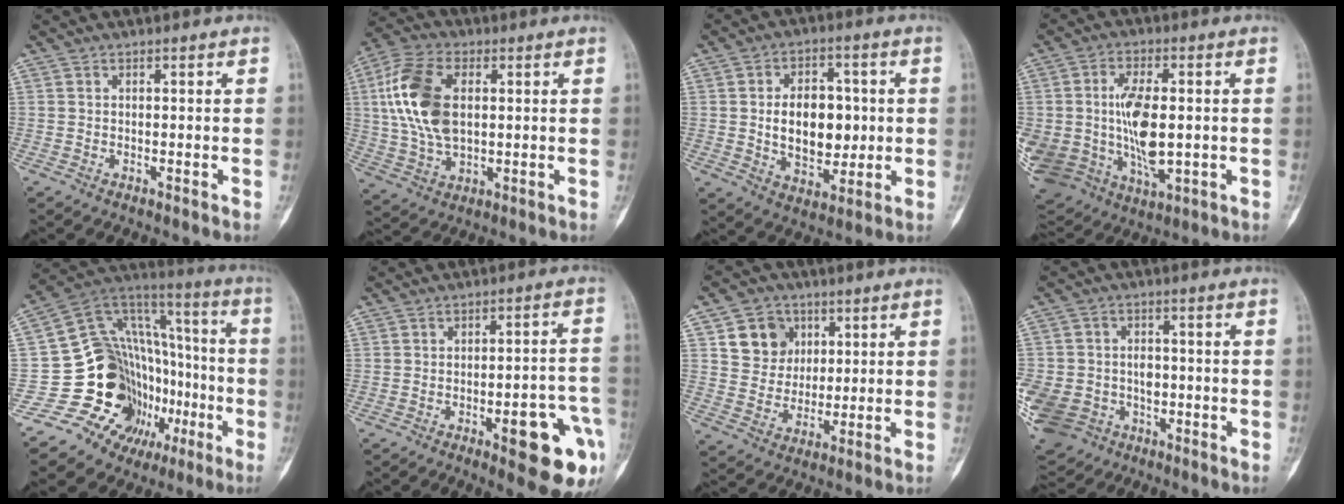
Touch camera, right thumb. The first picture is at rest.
{"total": 15.3, "force": [2.6, 8.9, 12.2], "torque": [-0.250, 0.006, 0.048]}
{"total": 12.6, "force": [0.3, 8.3, 9.5], "torque": [-0.106, 0.003, 0.014]}
{"total": 24.7, "force": [-0.6, 15.3, 19.4], "torque": [-0.422, -0.005, 0.014]}
{"total": 27.3, "force": [-8.8, 18.7, 17.9], "torque": [-0.217, 0.110, -0.128]}
{"total": 15.3, "force": [-6.3, 4.3, 13.3], "torque": [-0.116, 0.034, -0.067]}
{"total": 9.3, "force": [3.5, 8.1, 2.9], "torque": [-0.010, -0.010, 0.064]}
{"total": 17.9, "force": [-5.5, 14.8, 8.5], "torque": [-0.213, 0.021, -0.081]}